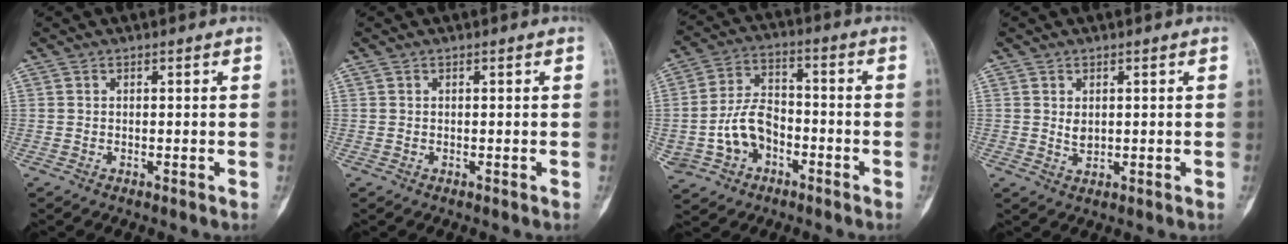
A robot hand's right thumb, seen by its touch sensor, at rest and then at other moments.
{"total": 0.0}
{"total": 11.4, "force": [-3.2, 8.4, 7.0], "torque": [-0.116, 0.035, -0.056]}
{"total": 2.0, "force": [0.5, 1.3, 1.5], "torque": [-0.018, -0.007, 0.013]}